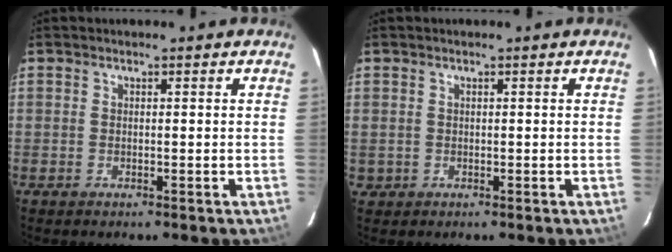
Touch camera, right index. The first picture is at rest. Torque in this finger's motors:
{"motor_torque": [-0.43, 0.07, -1.05, -0.21]}